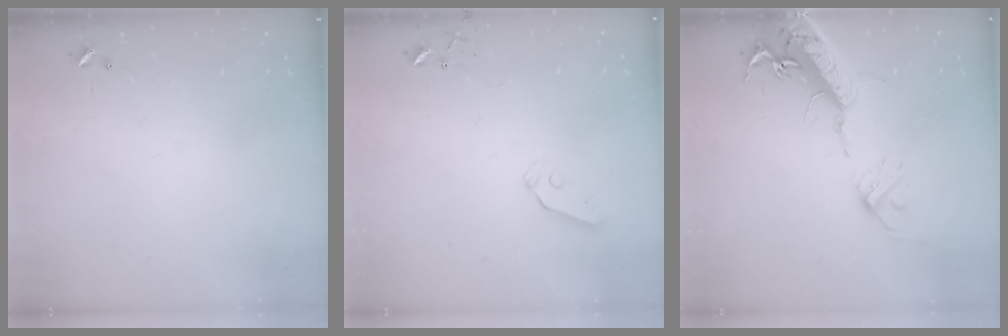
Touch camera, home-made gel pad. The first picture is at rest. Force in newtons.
{"total": 4.0, "press": 3.9, "slide": 0.8}
{"total": 20.6, "press": 20.2, "slide": 4.3}